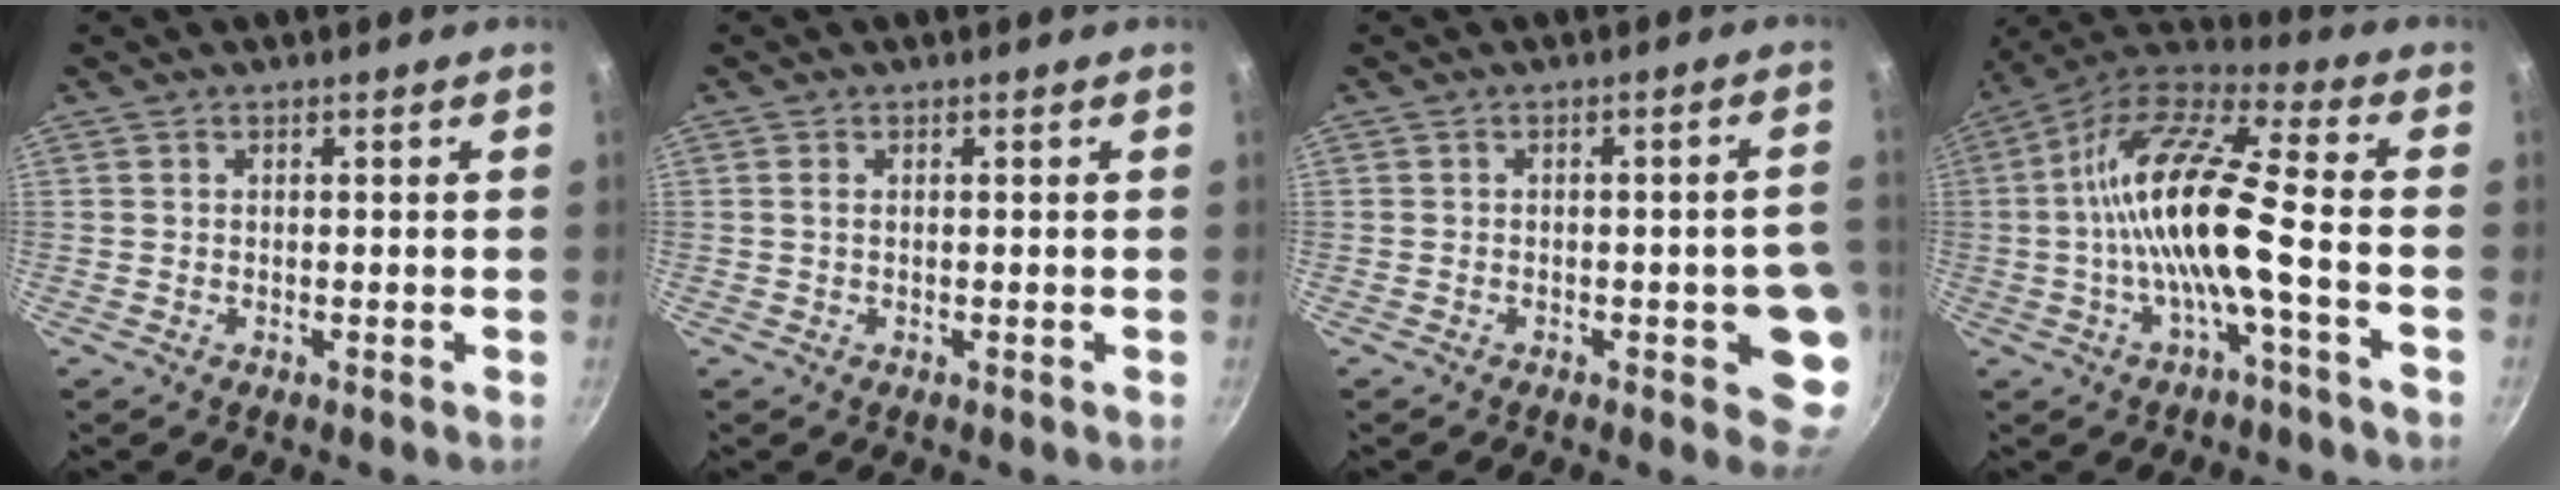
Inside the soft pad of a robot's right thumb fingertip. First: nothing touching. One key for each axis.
{"total": 0.9, "fx": 0.2, "fy": 0.4, "fz": 0.8, "tx": -0.015, "ty": 0.000, "tz": 0.002}
{"total": 8.2, "fx": -1.9, "fy": 3.1, "fz": 7.3, "tx": -0.048, "ty": 0.011, "tz": -0.020}
{"total": 16.8, "fx": -2.7, "fy": 3.7, "fz": 16.2, "tx": -0.301, "ty": 0.037, "tz": -0.064}